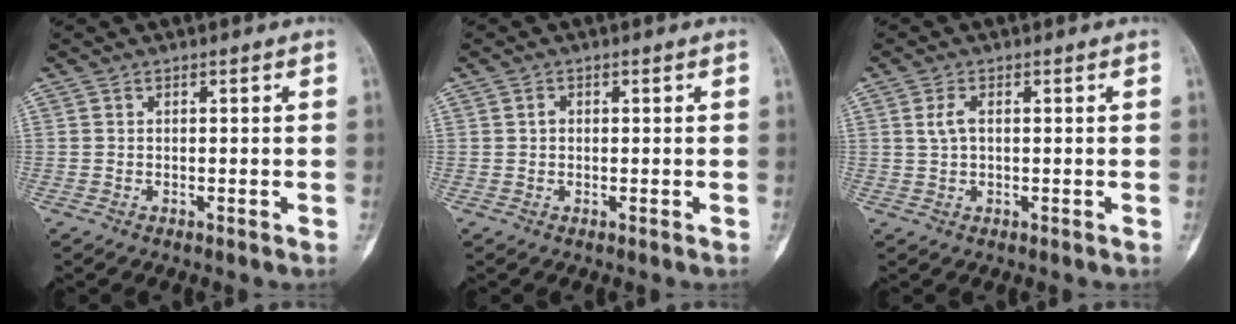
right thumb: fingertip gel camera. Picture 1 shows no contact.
{"total": 1.0, "force": [0.1, 0.8, 0.6], "torque": [-0.008, 0.003, 0.001]}
{"total": 2.5, "force": [0.5, 1.3, 2.1], "torque": [-0.046, 0.004, 0.010]}